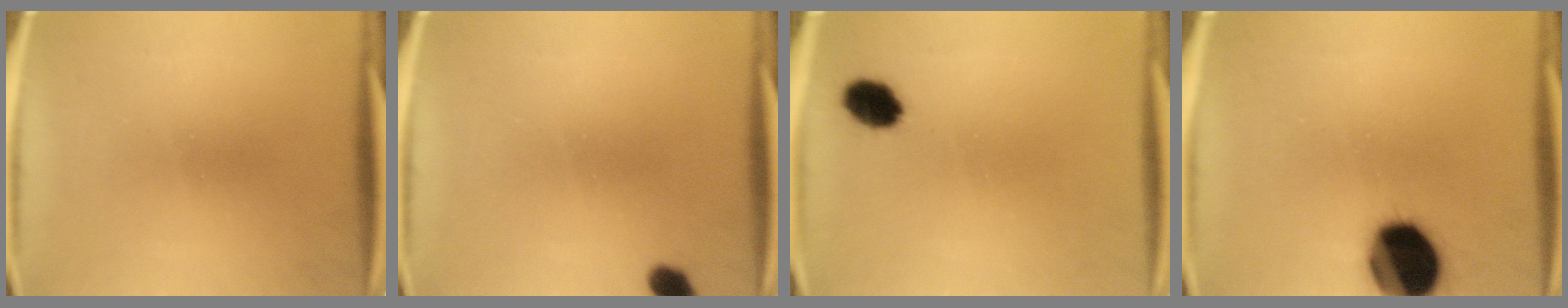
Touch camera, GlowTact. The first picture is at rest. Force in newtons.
{"total": 2.7}
{"total": 4.1}
{"total": 18.3}